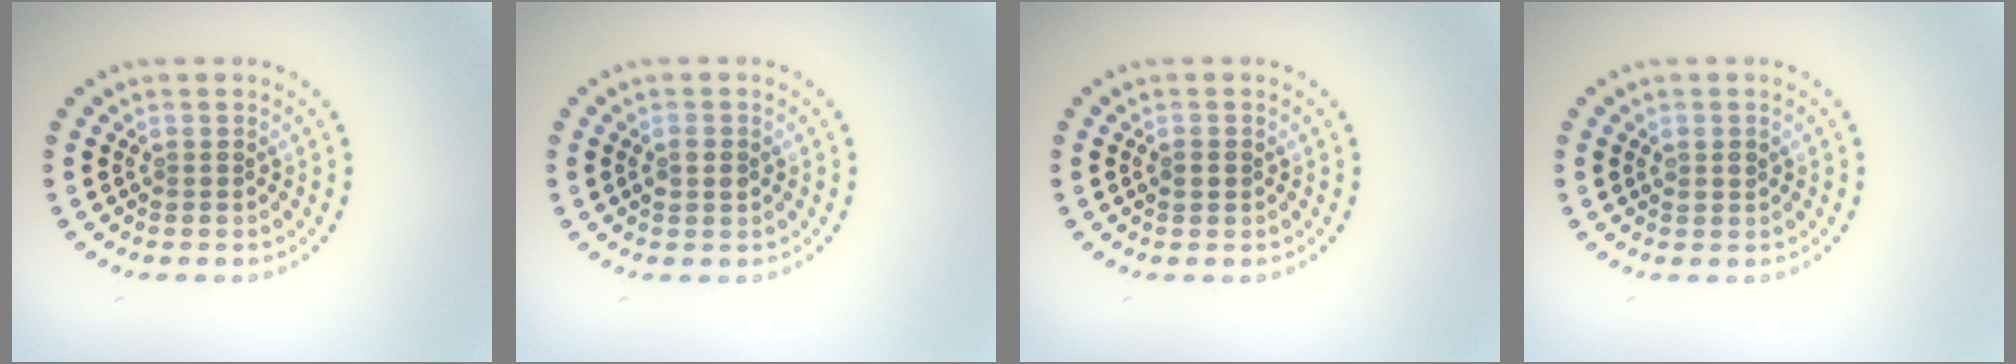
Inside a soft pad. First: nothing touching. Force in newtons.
{"total": 1.0, "press": 1.0, "slide": 0.2}
{"total": 1.2, "press": 1.2, "slide": 0.1}
{"total": 1.0, "press": 0.9, "slide": 0.3}